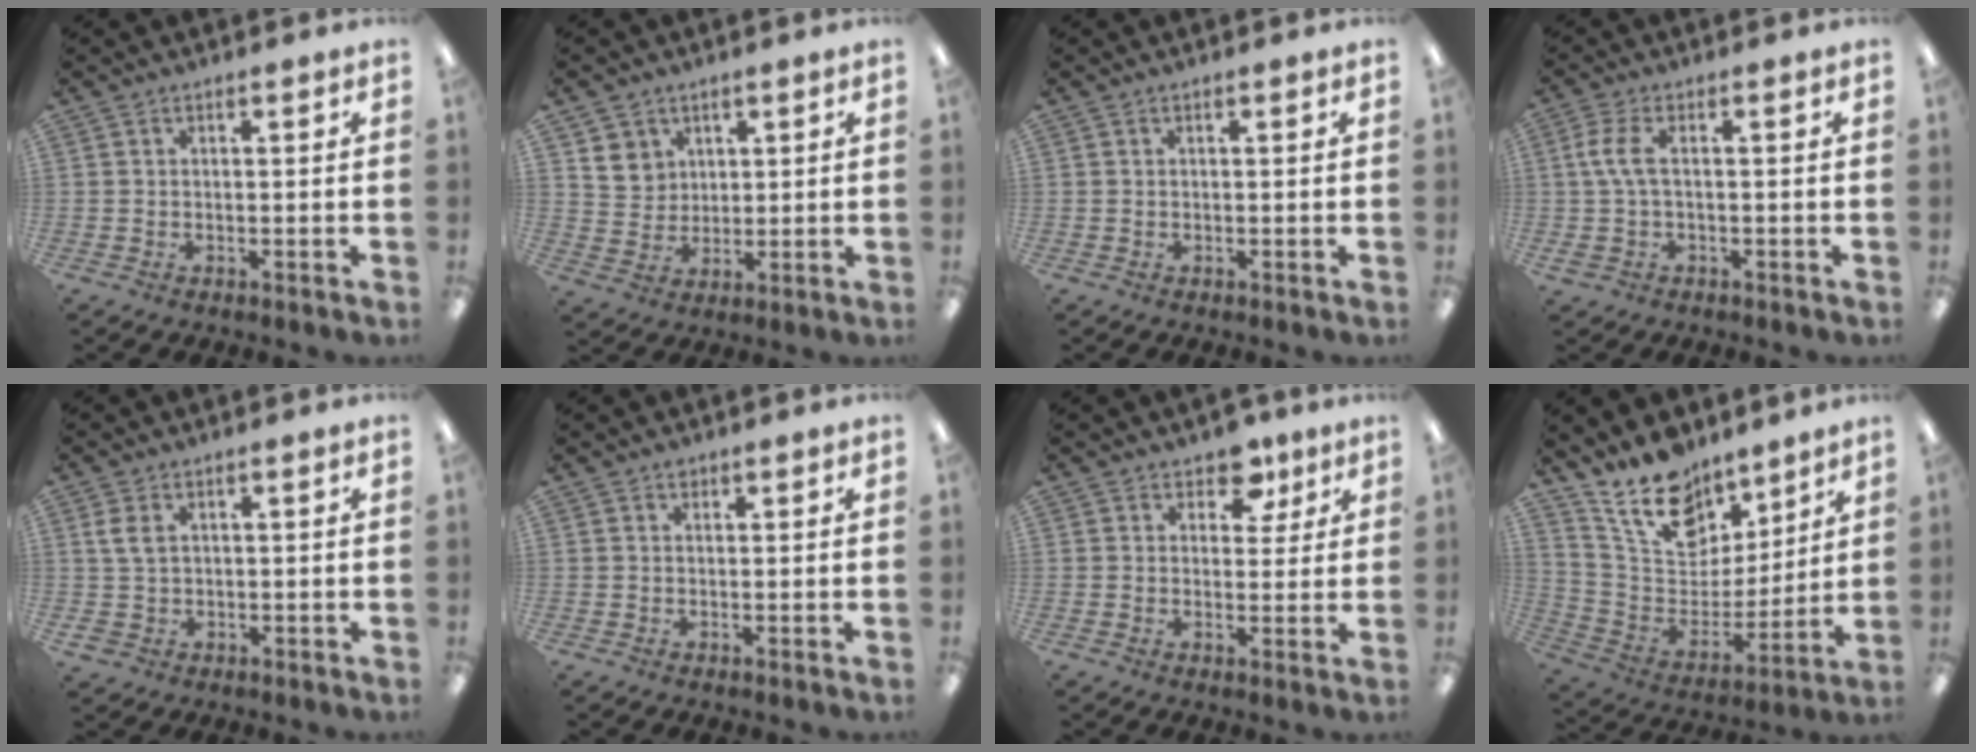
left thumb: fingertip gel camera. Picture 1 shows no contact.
{"total": 6.2, "force": [3.5, 5.2, 0.3], "torque": [0.000, -0.016, 0.062]}
{"total": 0.0}
{"total": 6.3, "force": [0.3, 2.9, 5.6], "torque": [-0.128, 0.003, 0.000]}
{"total": 4.7, "force": [1.2, 3.4, 2.9], "torque": [-0.065, 0.005, 0.023]}
{"total": 0.8, "force": [0.6, 0.5, 0.3], "torque": [0.002, -0.001, 0.008]}
{"total": 6.9, "force": [4.3, 4.4, 3.2], "torque": [-0.030, -0.019, 0.073]}
{"total": 17.5, "force": [13.3, 9.5, 6.4], "torque": [-0.127, -0.084, 0.249]}